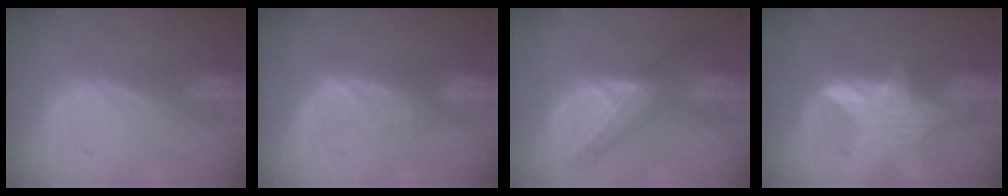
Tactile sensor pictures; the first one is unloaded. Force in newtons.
{"total": 3.6, "press": 3.6, "slide": 0.7}
{"total": 8.0, "press": 7.1, "slide": 3.6}
{"total": 5.8, "press": 5.6, "slide": 1.5}